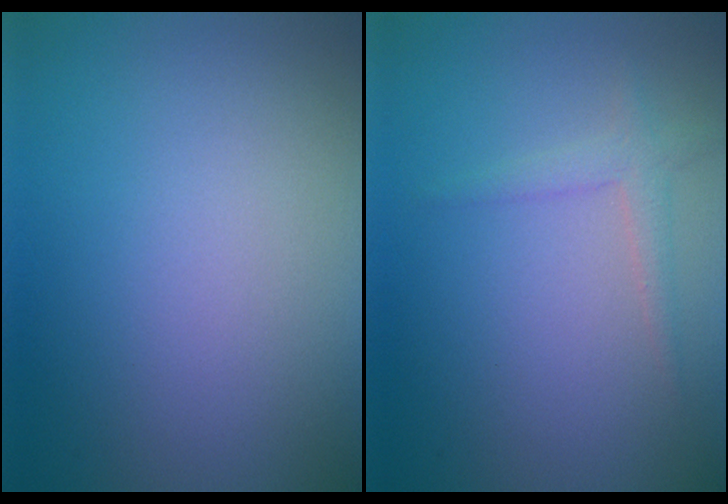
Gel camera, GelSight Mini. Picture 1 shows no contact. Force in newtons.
{"total": 1.6, "press": 1.6, "slide": 0.1}